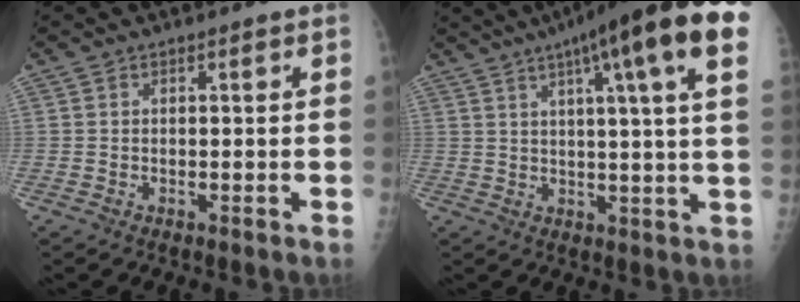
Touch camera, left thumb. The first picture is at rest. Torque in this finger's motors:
{"motor_torque": [0.46, 0.53, 1.54, -1.23, 0.18]}